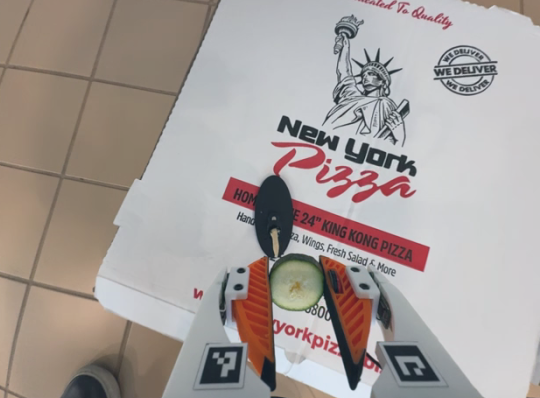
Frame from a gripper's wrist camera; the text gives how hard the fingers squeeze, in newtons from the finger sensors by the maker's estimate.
{"total": 8.1, "left": 8.1, "right": 8.0}